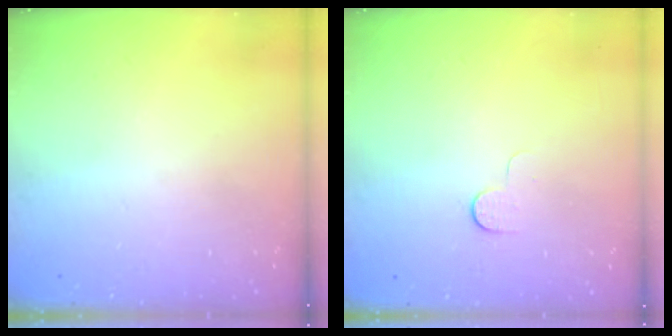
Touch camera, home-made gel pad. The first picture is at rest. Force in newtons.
{"total": 4.2, "press": 4.1, "slide": 1.0}